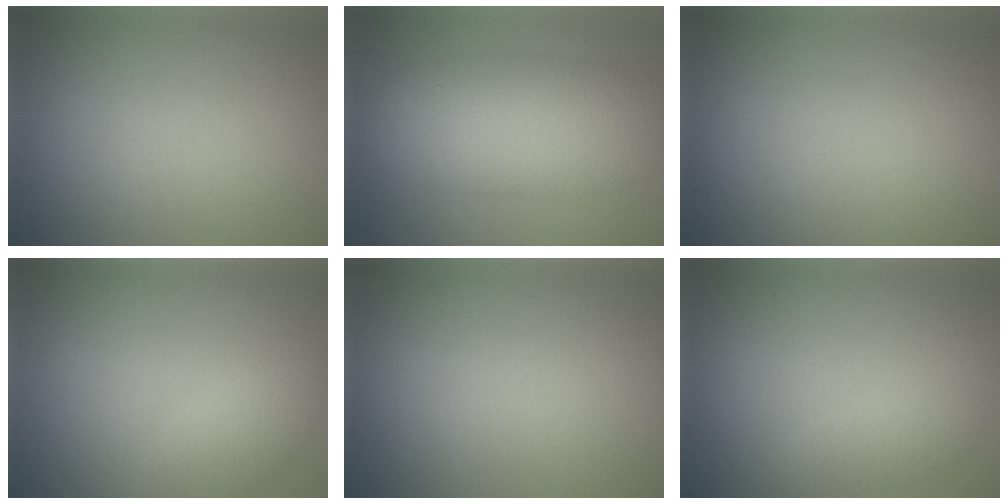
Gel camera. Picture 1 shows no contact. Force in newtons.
{"total": 9.0, "press": 9.0, "slide": 0.2}
{"total": 0.0}
{"total": 2.4, "press": 2.4, "slide": 0.2}
{"total": 0.0}
{"total": 1.7, "press": 1.7, "slide": 0.0}